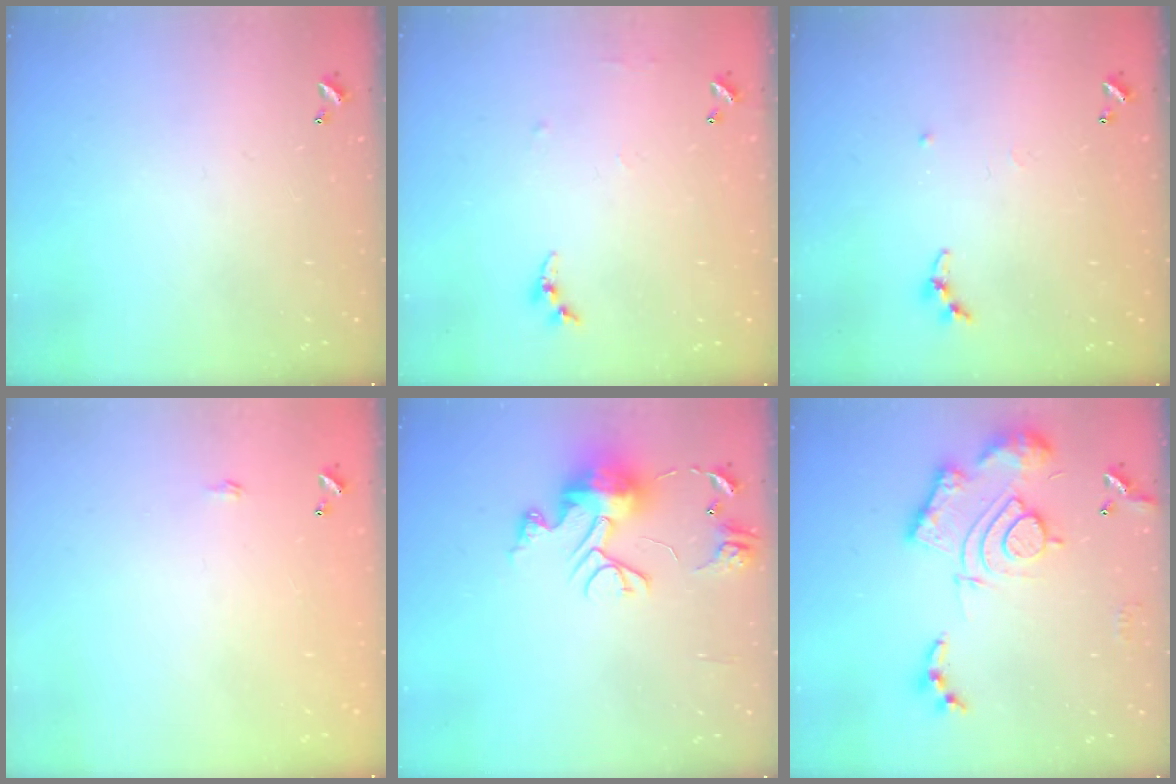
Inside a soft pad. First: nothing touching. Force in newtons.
{"total": 4.5, "press": 4.5, "slide": 0.5}
{"total": 5.3, "press": 5.2, "slide": 0.7}
{"total": 0.6, "press": 0.6, "slide": 0.2}
{"total": 12.0, "press": 11.9, "slide": 1.2}
{"total": 19.2, "press": 19.1, "slide": 1.8}